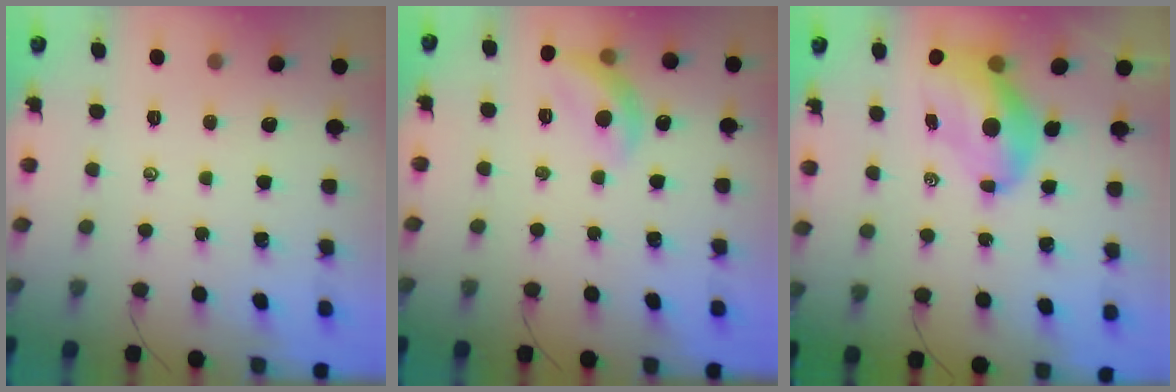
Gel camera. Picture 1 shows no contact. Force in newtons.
{"total": 10.8, "press": 10.7, "slide": 1.1}
{"total": 10.5, "press": 10.2, "slide": 2.5}